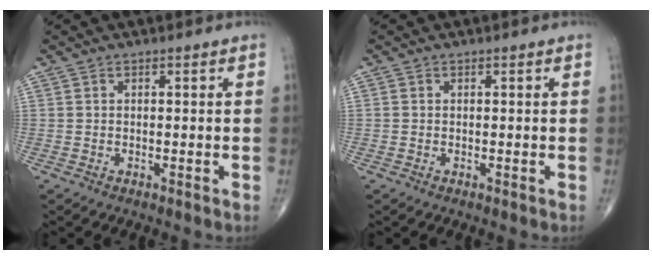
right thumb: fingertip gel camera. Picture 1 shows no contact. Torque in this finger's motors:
{"motor_torque": [-0.42, -0.06, -0.14, -0.06, 0.03]}